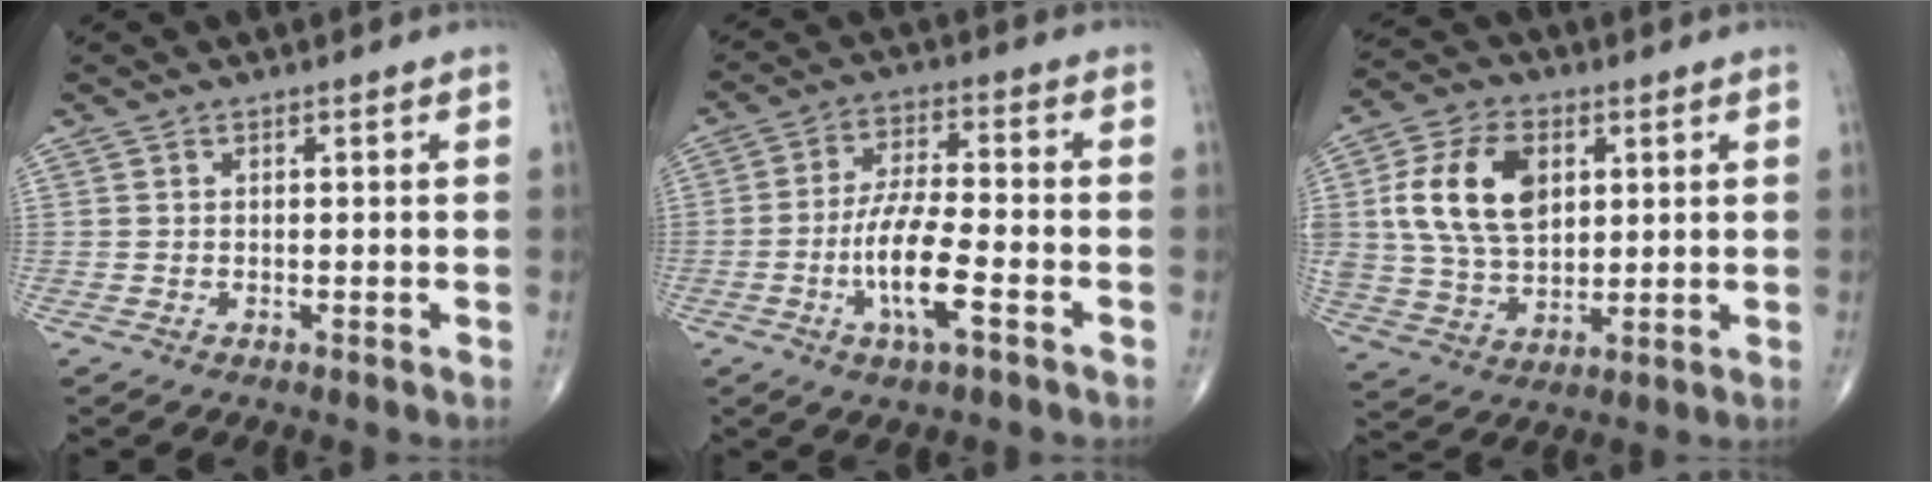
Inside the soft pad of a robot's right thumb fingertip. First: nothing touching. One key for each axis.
{"total": 10.5, "fx": -3.8, "fy": 2.8, "fz": 9.4, "tx": -0.186, "ty": 0.019, "tz": -0.072}
{"total": 15.3, "fx": 3.8, "fy": 10.0, "fz": 11.0, "tx": -0.191, "ty": -0.003, "tz": 0.074}